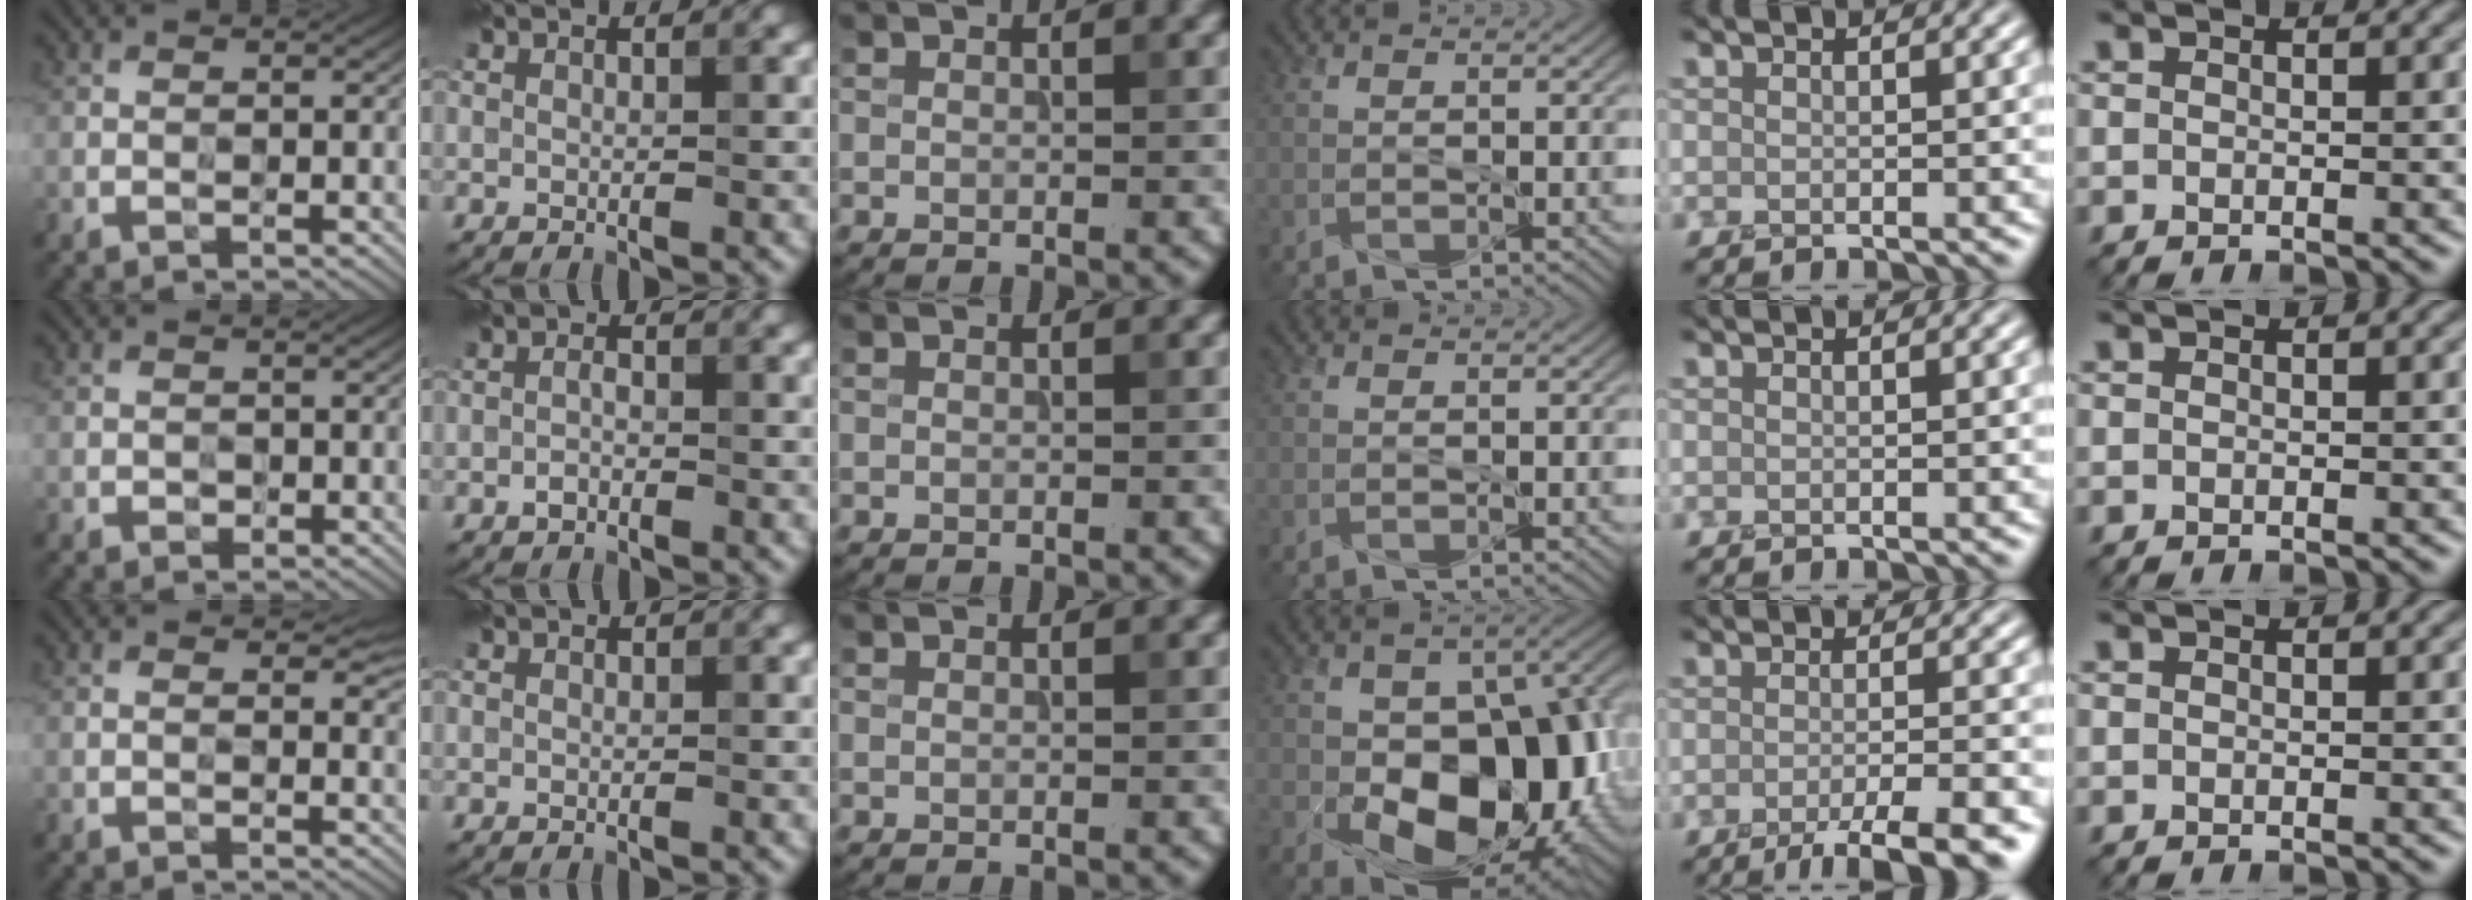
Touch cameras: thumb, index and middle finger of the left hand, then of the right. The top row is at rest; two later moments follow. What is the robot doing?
{"motion": "peel", "object": "tape"}